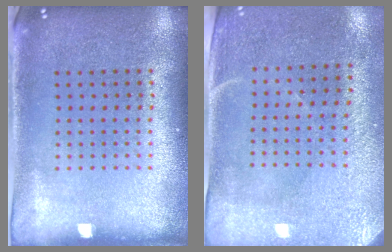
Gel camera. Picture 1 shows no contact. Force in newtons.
{"total": 2.9, "press": 2.5, "slide": 1.4}